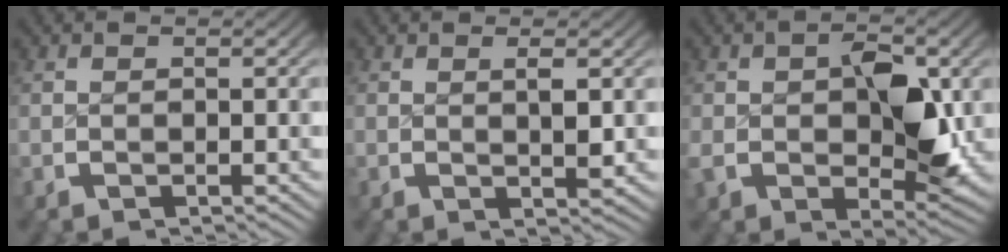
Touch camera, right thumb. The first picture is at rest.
{"total": 1.8, "force": [0.4, 0.5, 1.7], "torque": [-0.027, -0.003, 0.010]}
{"total": 7.2, "force": [-0.3, 4.6, 5.6], "torque": [-0.085, -0.021, 0.009]}